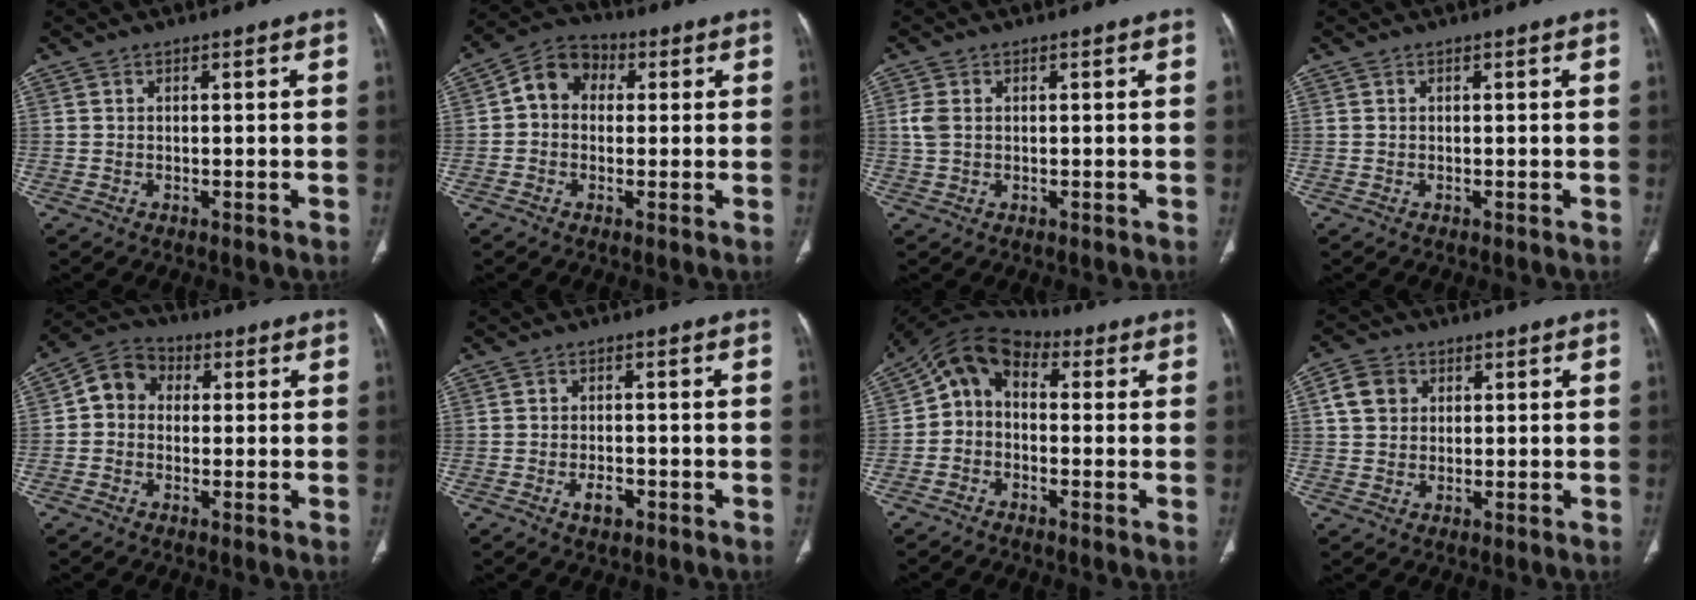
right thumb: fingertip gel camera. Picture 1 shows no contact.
{"total": 8.0, "force": [0.9, 6.6, 4.5], "torque": [-0.054, 0.024, 0.000]}
{"total": 2.6, "force": [0.3, 1.8, 1.8], "torque": [-0.052, 0.003, 0.006]}
{"total": 0.0}
{"total": 7.0, "force": [0.4, 6.0, 3.6], "torque": [-0.041, 0.021, -0.009]}
{"total": 3.3, "force": [-1.6, 1.8, 2.2], "torque": [-0.033, 0.008, -0.024]}
{"total": 8.9, "force": [0.5, 6.9, 5.6], "torque": [-0.076, 0.039, -0.012]}
{"total": 5.6, "force": [1.6, 4.7, 2.6], "torque": [-0.031, 0.002, 0.028]}